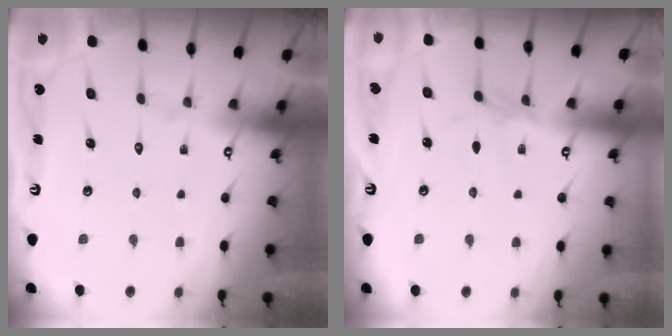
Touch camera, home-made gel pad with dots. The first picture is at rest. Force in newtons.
{"total": 1.7, "press": 1.6, "slide": 0.4}